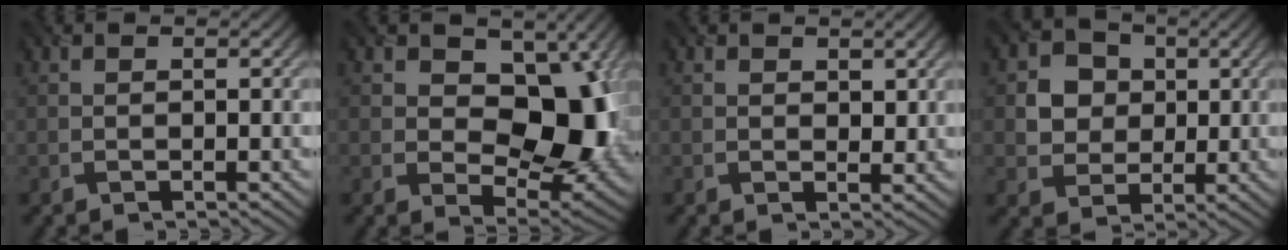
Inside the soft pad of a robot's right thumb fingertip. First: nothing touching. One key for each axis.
{"total": 13.2, "fx": 1.7, "fy": 8.8, "fz": 9.8, "tx": -0.137, "ty": -0.007, "tz": 0.026}
{"total": 1.6, "fx": 1.0, "fy": 1.0, "fz": 0.8, "tx": -0.015, "ty": -0.007, "tz": 0.020}
{"total": 5.7, "fx": 1.0, "fy": 5.1, "fz": 2.4, "tx": -0.066, "ty": 0.003, "tz": 0.004}